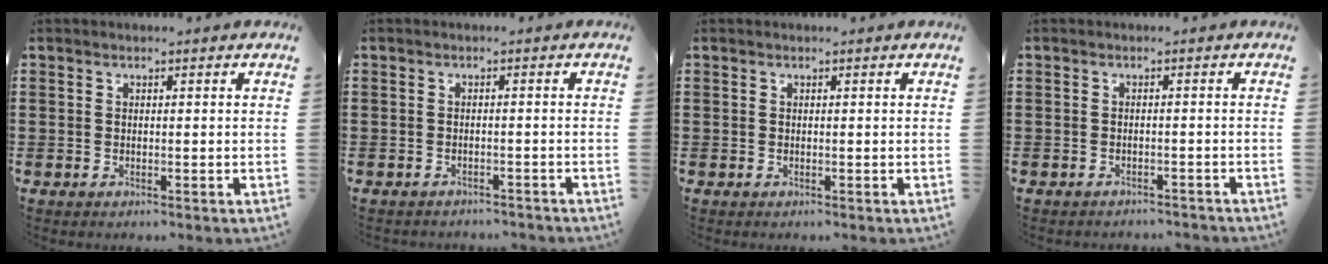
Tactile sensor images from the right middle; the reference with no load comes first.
{"total": 1.1, "force": [-1.1, 0.1, 0.0], "torque": [-0.004, -0.001, -0.024]}
{"total": 0.0}
{"total": 1.2, "force": [-1.2, 0.1, -0.1], "torque": [-0.003, 0.001, -0.027]}